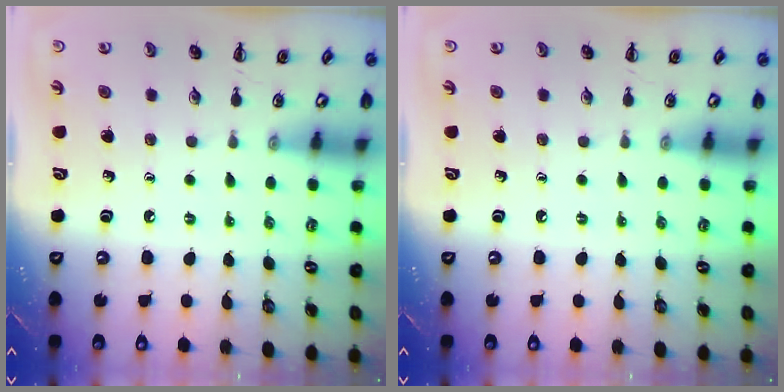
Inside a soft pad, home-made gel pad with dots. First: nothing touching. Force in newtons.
{"total": 0.0}